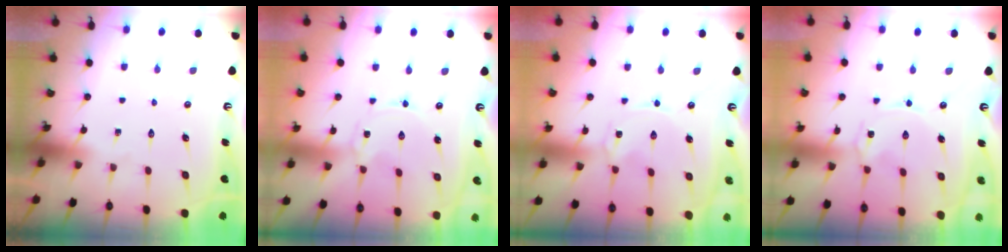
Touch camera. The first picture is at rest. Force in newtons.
{"total": 0.0}
{"total": 0.0}
{"total": 1.0, "press": 1.0, "slide": 0.1}